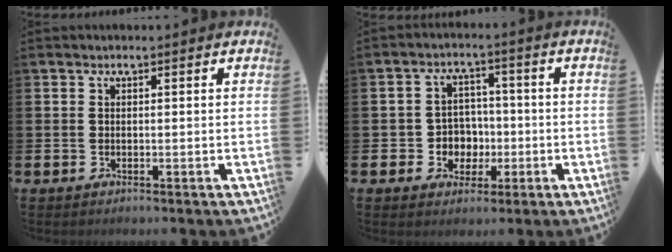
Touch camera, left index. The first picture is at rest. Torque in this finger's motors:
{"motor_torque": [0.49, -0.09, 0.05, 0.07]}